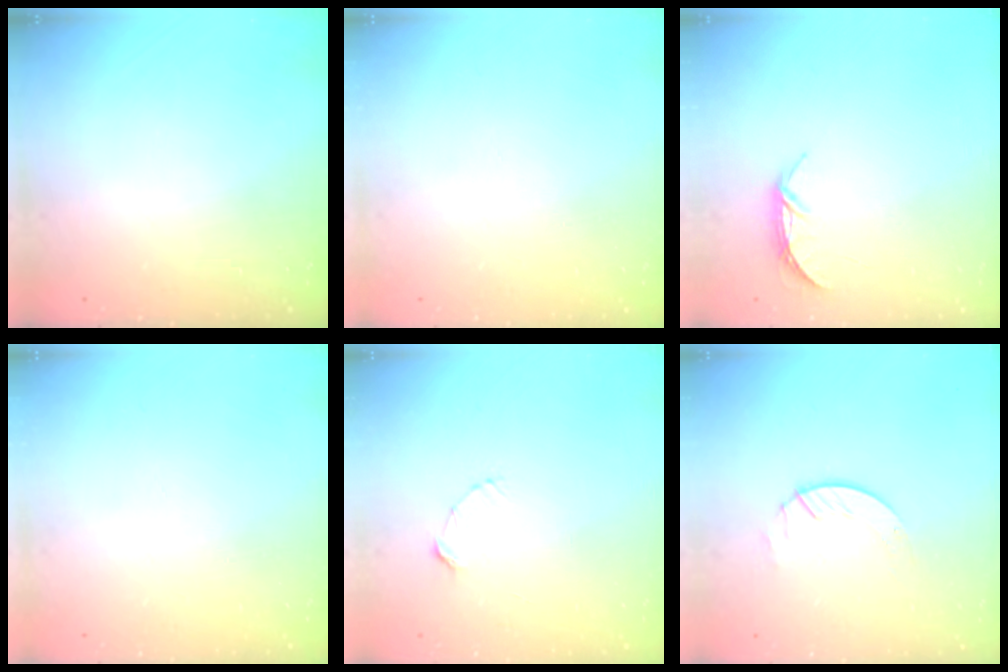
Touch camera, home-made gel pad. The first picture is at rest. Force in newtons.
{"total": 0.0}
{"total": 4.2, "press": 4.2, "slide": 0.5}
{"total": 0.0}
{"total": 2.7, "press": 2.7, "slide": 0.3}
{"total": 2.0, "press": 2.0, "slide": 0.2}